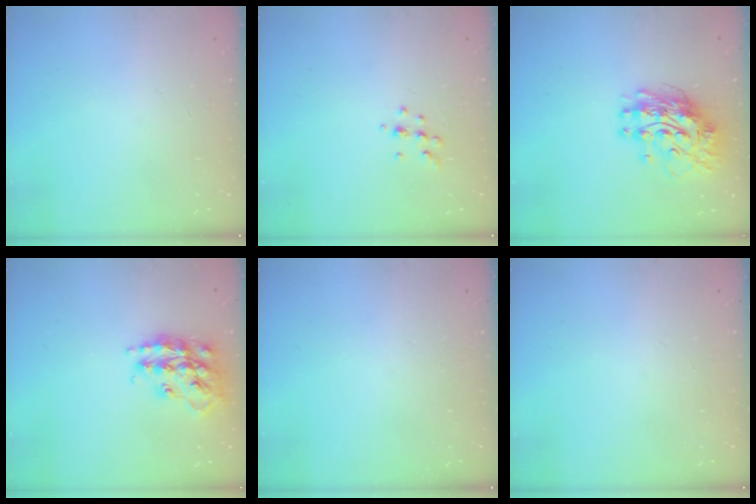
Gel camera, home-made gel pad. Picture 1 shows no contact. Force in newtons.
{"total": 5.6, "press": 5.6, "slide": 0.9}
{"total": 11.1, "press": 11.1, "slide": 1.0}
{"total": 17.0, "press": 16.9, "slide": 1.2}
{"total": 0.0}
{"total": 0.0}